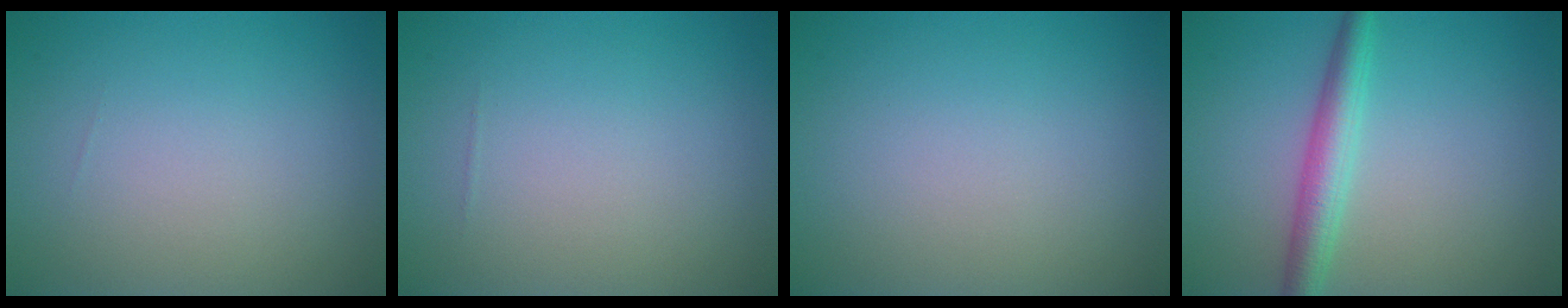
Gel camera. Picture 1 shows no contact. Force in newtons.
{"total": 0.0}
{"total": 0.0}
{"total": 3.4, "press": 3.4, "slide": 0.0}